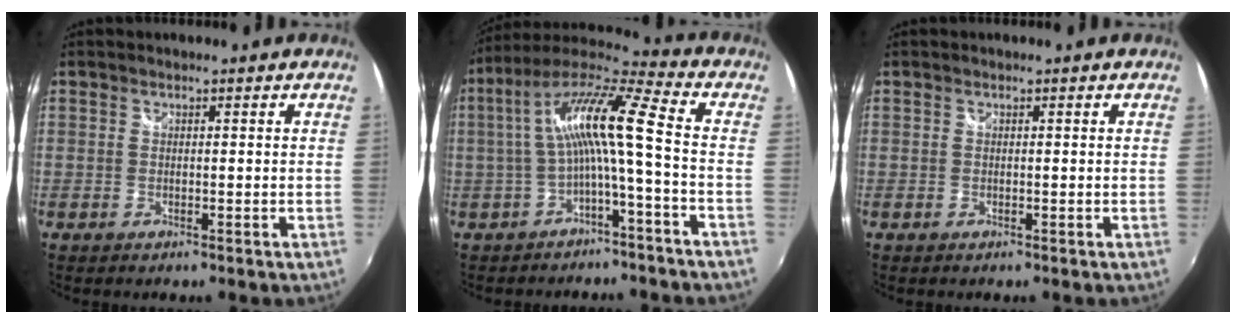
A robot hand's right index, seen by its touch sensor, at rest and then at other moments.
{"total": 12.4, "force": [-1.5, 0.4, 12.3], "torque": [-0.238, 0.018, -0.027]}
{"total": 0.0}